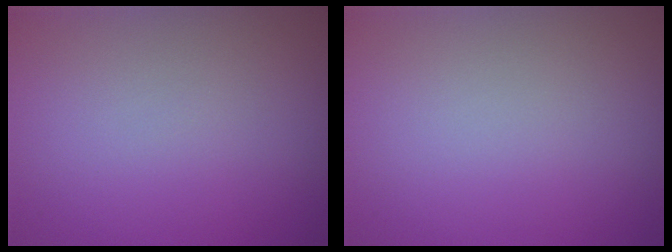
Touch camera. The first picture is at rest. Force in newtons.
{"total": 0.0}